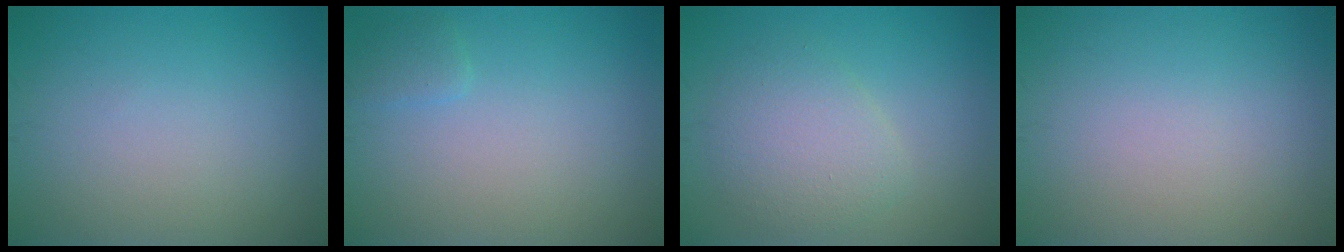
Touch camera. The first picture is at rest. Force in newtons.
{"total": 1.0, "press": 1.0, "slide": 0.1}
{"total": 3.8, "press": 3.8, "slide": 0.1}
{"total": 0.0}